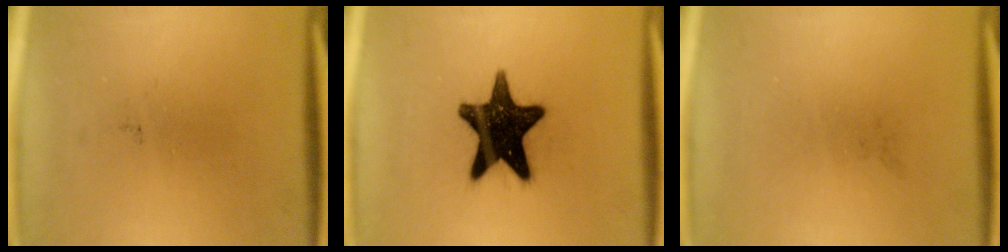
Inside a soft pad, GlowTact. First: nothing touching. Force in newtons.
{"total": 16.8}
{"total": 0.0}